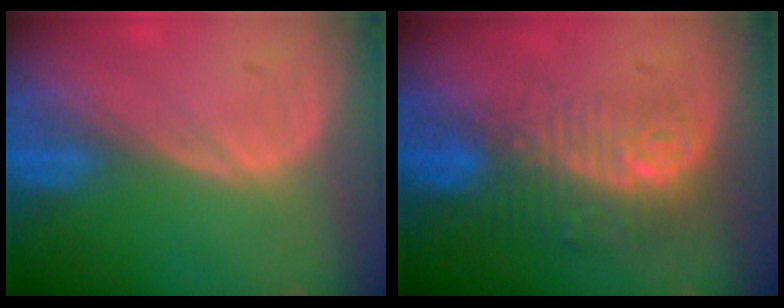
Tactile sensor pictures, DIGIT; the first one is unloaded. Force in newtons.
{"total": 9.9, "press": 8.1, "slide": 5.7}